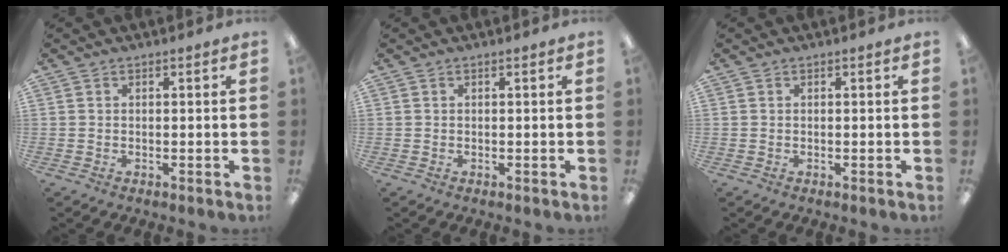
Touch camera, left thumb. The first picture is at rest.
{"total": 0.0}
{"total": 0.0}